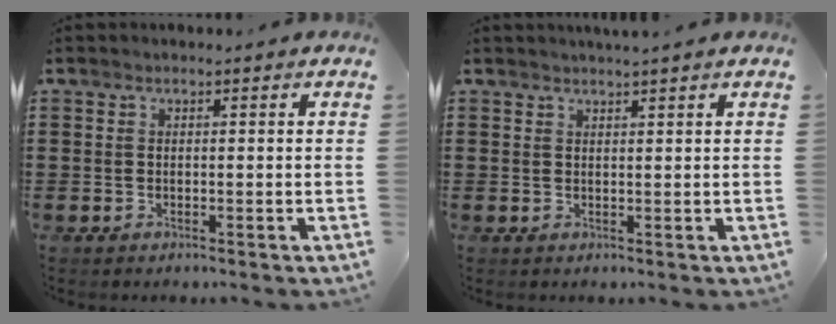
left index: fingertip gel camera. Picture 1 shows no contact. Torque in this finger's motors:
{"motor_torque": [0.25, -0.04, -0.17, -0.15]}